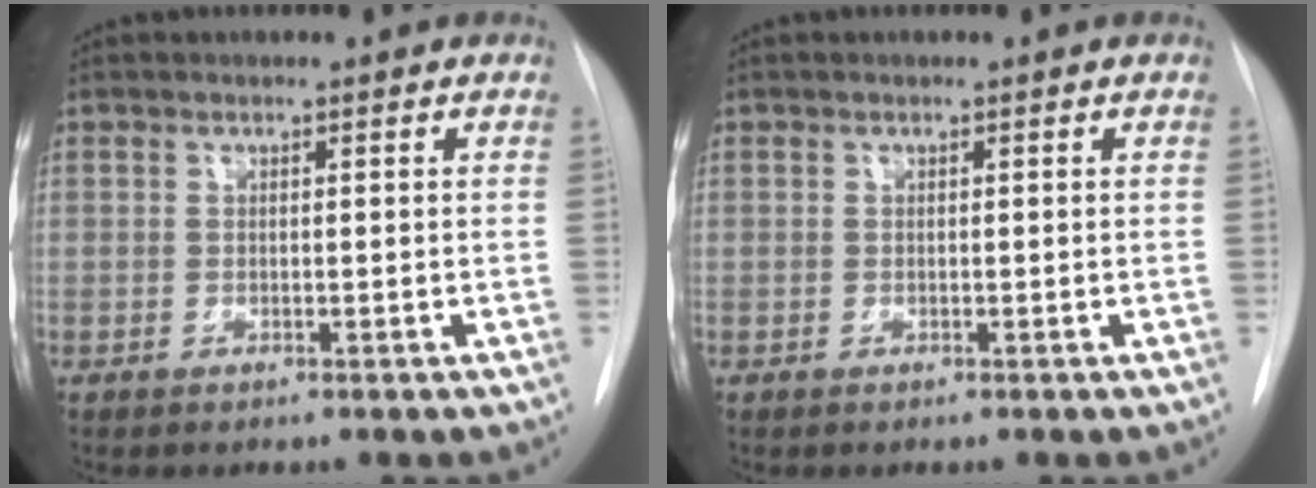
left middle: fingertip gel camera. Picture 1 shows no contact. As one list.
[{"total": 0.0}]